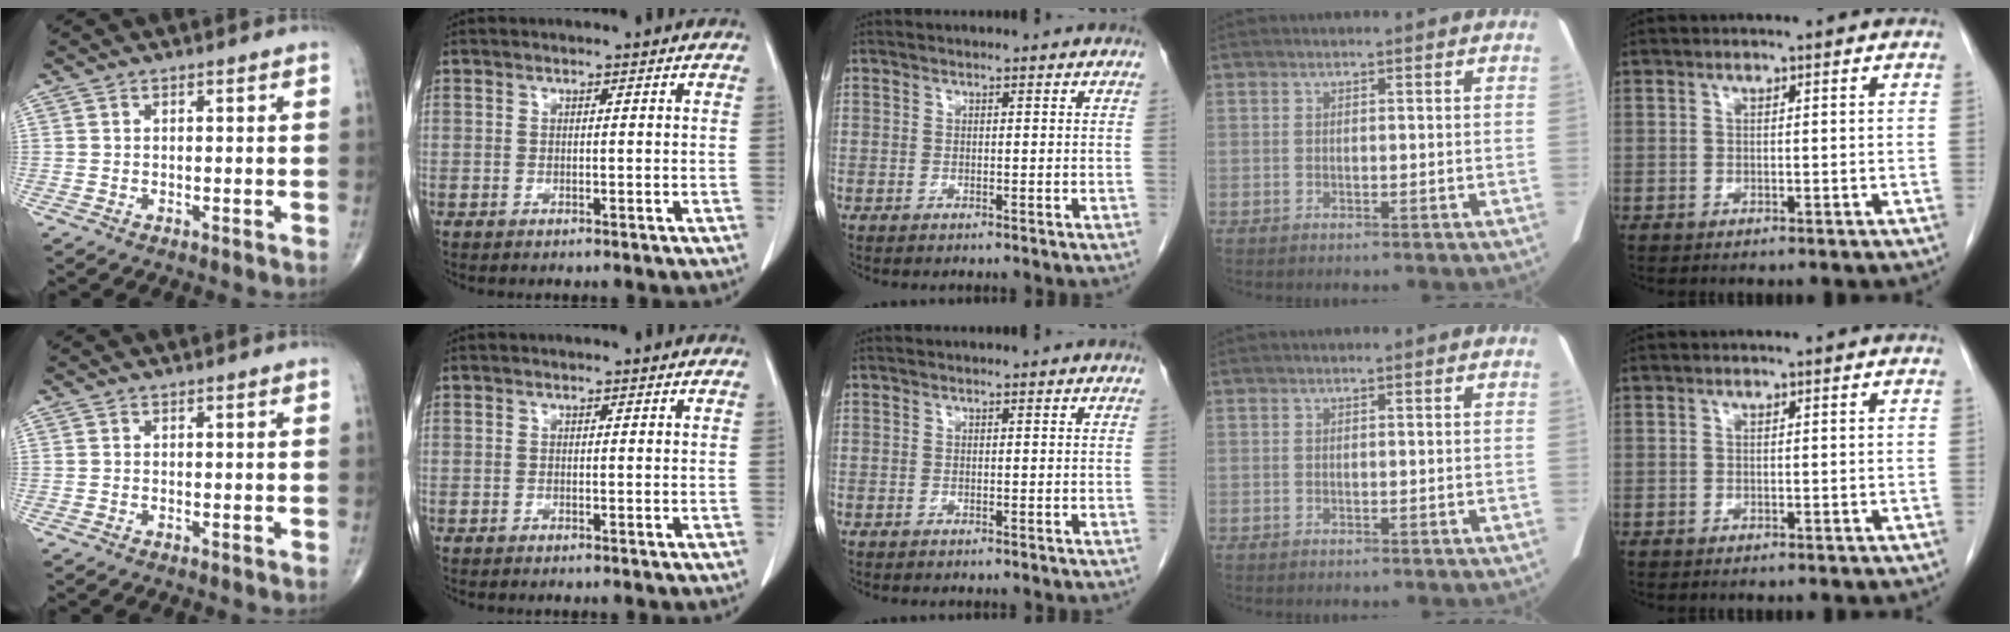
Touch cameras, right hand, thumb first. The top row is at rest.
{}